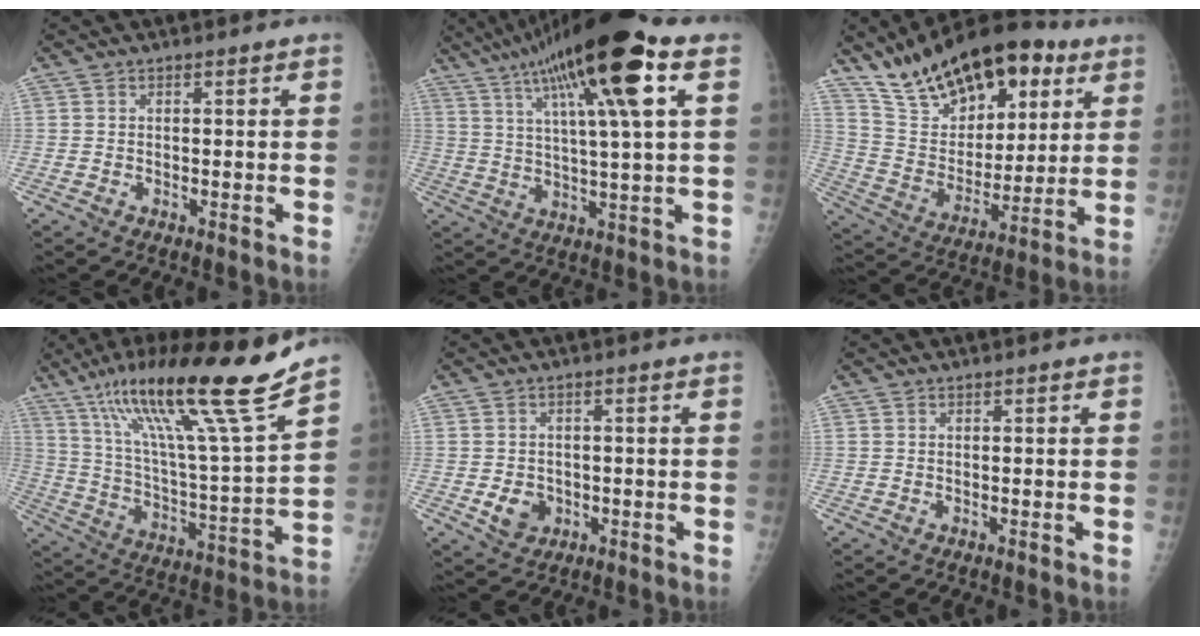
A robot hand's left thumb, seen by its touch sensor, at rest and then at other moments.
{"total": 21.1, "force": [10.1, 2.9, 18.3], "torque": [-0.318, 0.006, 0.166]}
{"total": 23.9, "force": [14.6, 12.2, 14.5], "torque": [-0.204, -0.038, 0.252]}
{"total": 24.4, "force": [16.6, 1.0, 17.9], "torque": [-0.279, -0.063, 0.288]}
{"total": 4.3, "force": [-1.0, 3.6, 2.1], "torque": [-0.023, 0.002, -0.008]}
{"total": 0.0}